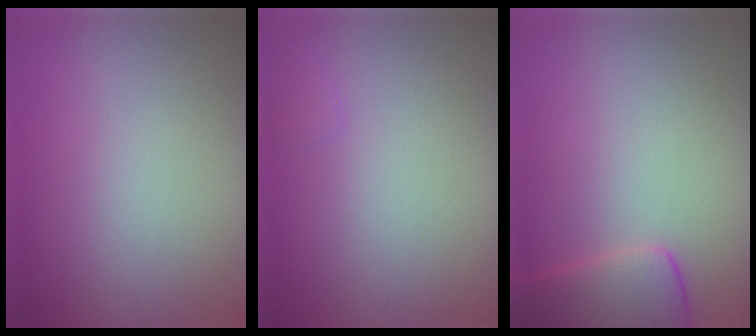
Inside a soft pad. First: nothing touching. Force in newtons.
{"total": 0.6, "press": 0.6, "slide": 0.1}
{"total": 4.8, "press": 4.7, "slide": 0.5}